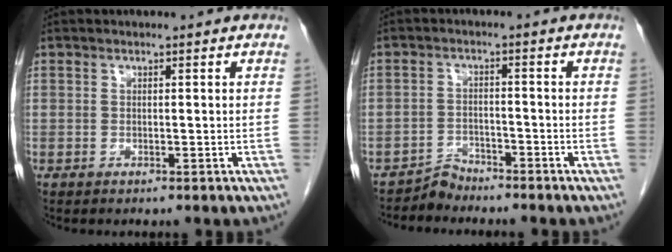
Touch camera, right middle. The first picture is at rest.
{"total": 2.7, "force": [-2.5, 0.5, -0.7], "torque": [0.020, -0.005, -0.046]}